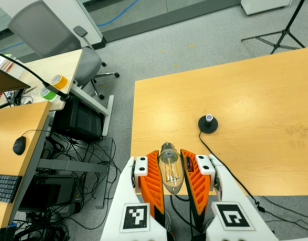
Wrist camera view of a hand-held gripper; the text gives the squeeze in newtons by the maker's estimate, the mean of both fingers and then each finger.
{"total": 20.7, "left": 22.3, "right": 19.1}